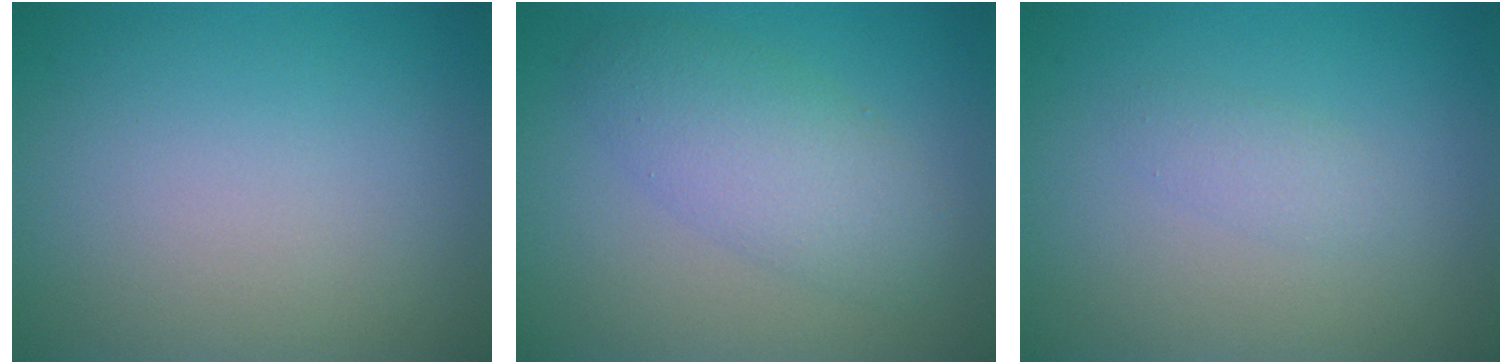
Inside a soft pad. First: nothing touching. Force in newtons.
{"total": 3.2, "press": 3.2, "slide": 0.2}
{"total": 1.3, "press": 1.3, "slide": 0.1}